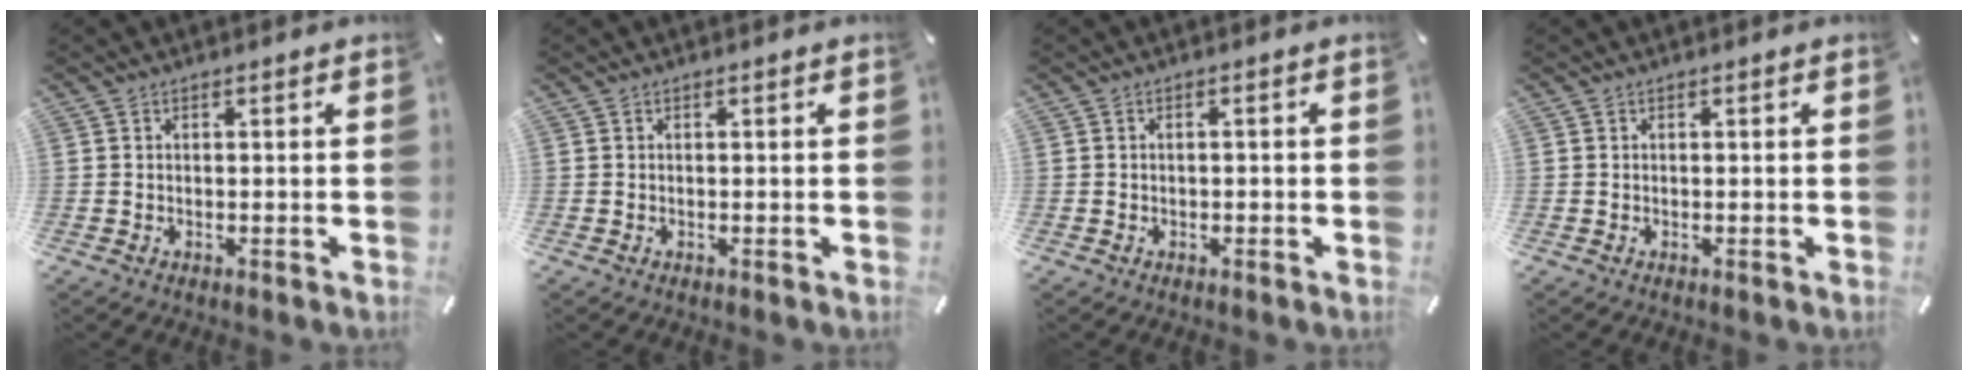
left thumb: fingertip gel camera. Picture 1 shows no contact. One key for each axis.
{"total": 0.0}
{"total": 1.0, "fx": -0.4, "fy": 0.6, "fz": 0.6, "tx": -0.013, "ty": 0.002, "tz": -0.010}
{"total": 0.0}